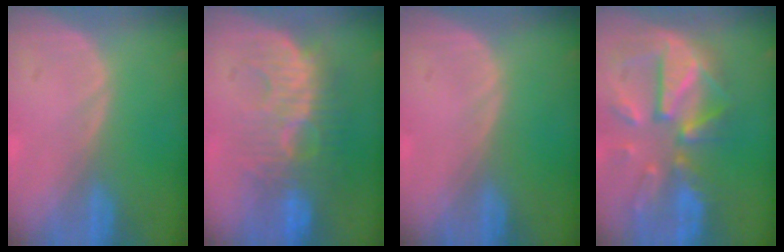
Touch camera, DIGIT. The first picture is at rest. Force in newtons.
{"total": 9.6, "press": 9.3, "slide": 2.2}
{"total": 0.0}
{"total": 12.1, "press": 10.5, "slide": 5.9}